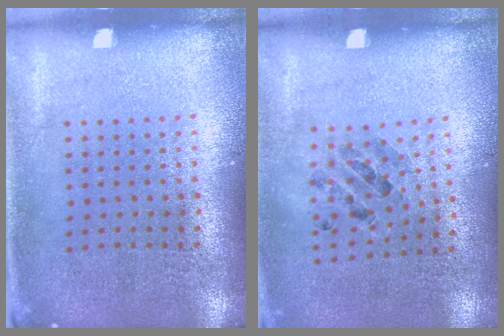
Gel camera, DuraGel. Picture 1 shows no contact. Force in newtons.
{"total": 0.8, "press": 0.8, "slide": 0.2}